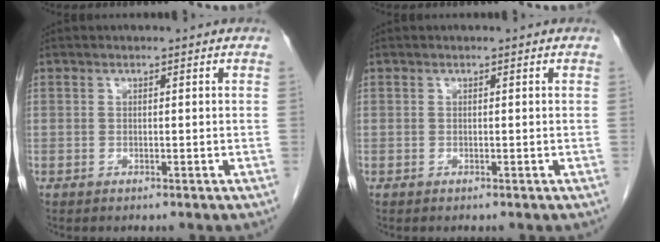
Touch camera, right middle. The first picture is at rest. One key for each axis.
{"total": 0.0}